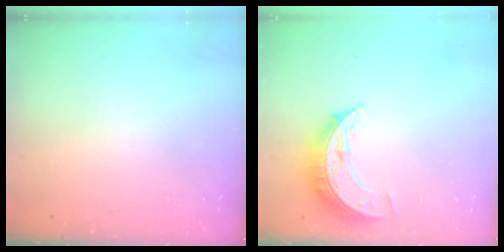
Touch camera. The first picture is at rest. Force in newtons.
{"total": 9.1, "press": 9.1, "slide": 0.6}